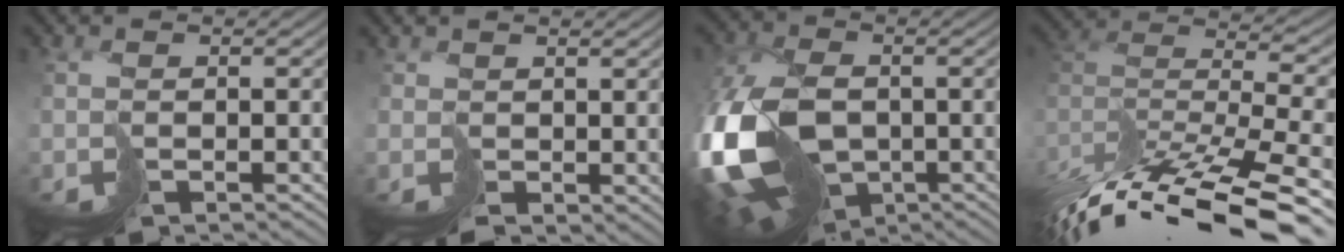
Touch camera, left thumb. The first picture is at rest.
{"total": 1.1, "force": [0.1, 1.1, 0.4], "torque": [-0.007, -0.002, 0.004]}
{"total": 18.6, "force": [-4.5, 12.8, 12.7], "torque": [-0.313, -0.038, -0.046]}
{"total": 14.1, "force": [-8.8, 5.2, 9.8], "torque": [-0.192, 0.012, -0.132]}